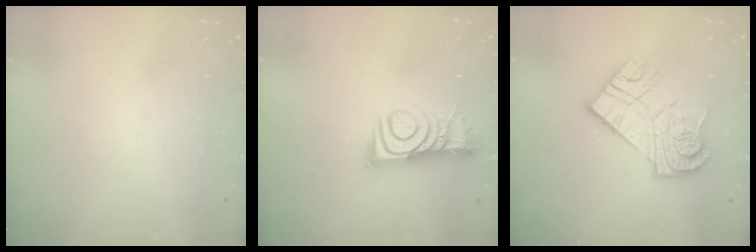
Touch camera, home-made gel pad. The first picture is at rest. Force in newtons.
{"total": 11.7, "press": 11.7, "slide": 1.0}
{"total": 15.6, "press": 15.5, "slide": 0.9}